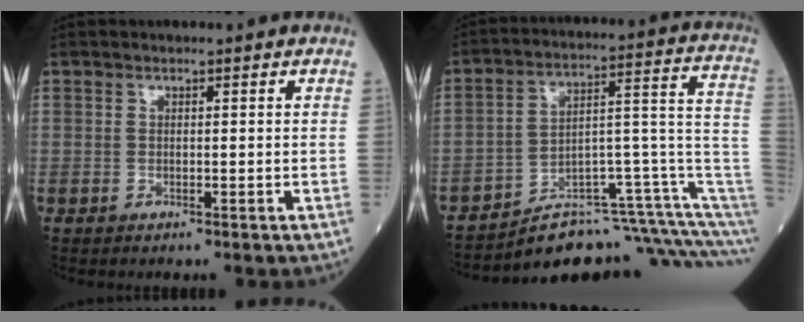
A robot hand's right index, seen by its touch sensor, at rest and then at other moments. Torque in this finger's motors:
{"motor_torque": [0.46, -1.20, -0.16, -0.08]}